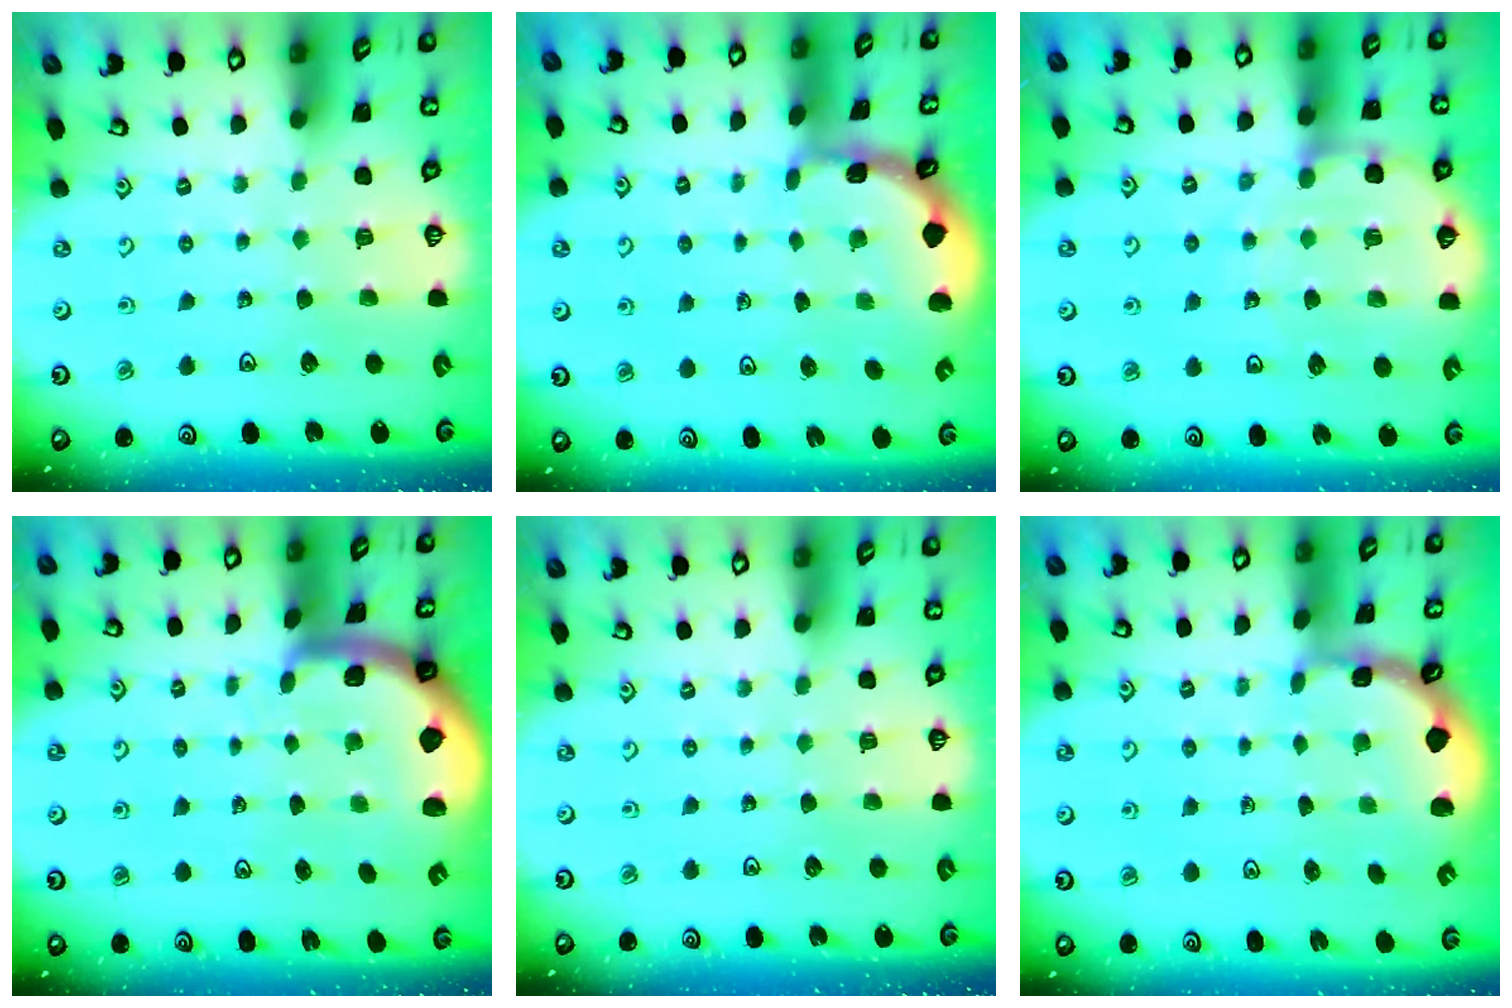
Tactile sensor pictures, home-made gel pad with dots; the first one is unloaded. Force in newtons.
{"total": 1.5, "press": 1.5, "slide": 0.1}
{"total": 8.6, "press": 8.1, "slide": 2.8}
{"total": 2.4, "press": 2.4, "slide": 0.3}
{"total": 0.0}
{"total": 0.8, "press": 0.8, "slide": 0.2}